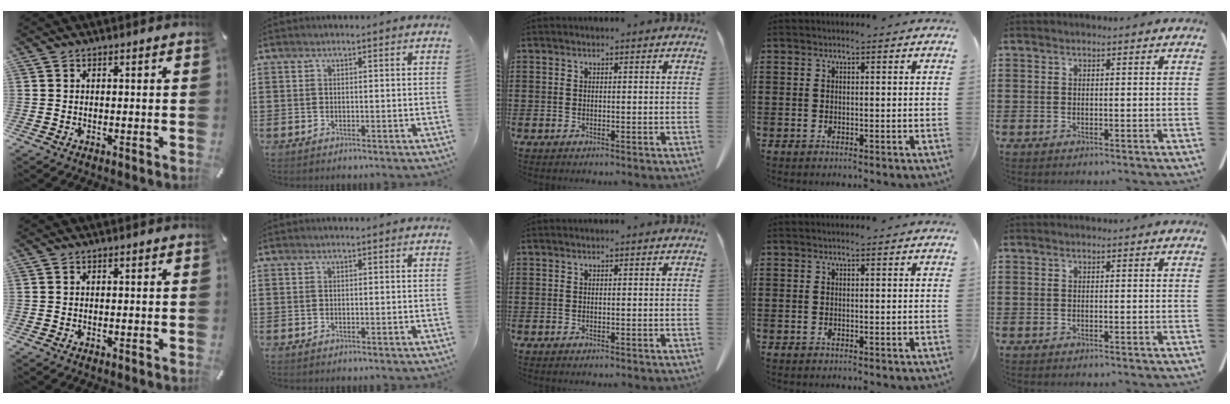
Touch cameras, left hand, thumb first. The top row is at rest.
{}